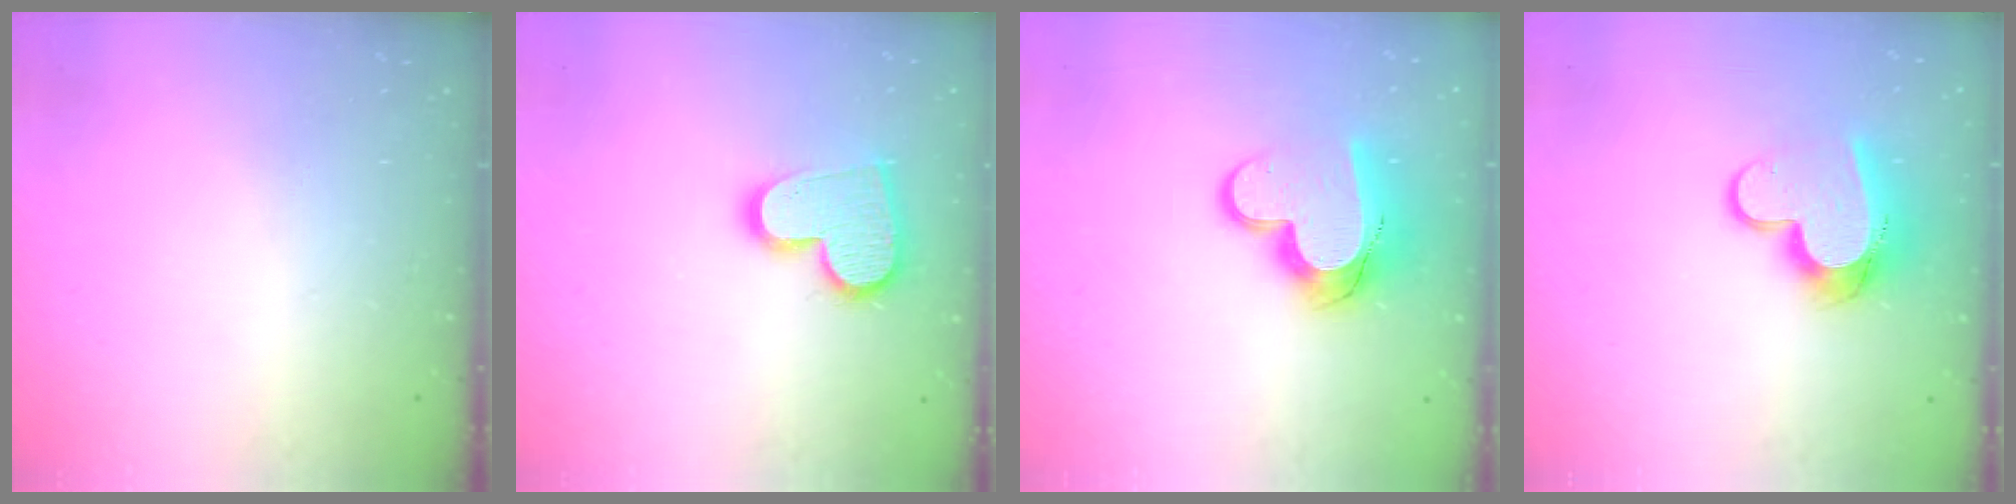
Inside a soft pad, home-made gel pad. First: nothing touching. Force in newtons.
{"total": 13.6, "press": 13.5, "slide": 0.9}
{"total": 14.5, "press": 14.5, "slide": 1.2}
{"total": 12.6, "press": 12.6, "slide": 1.2}